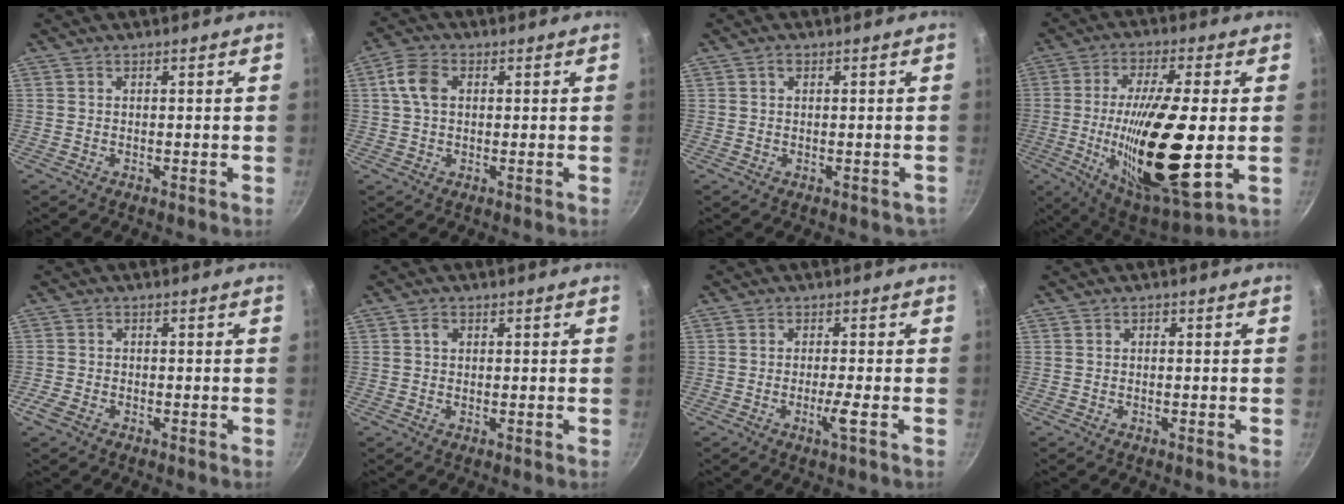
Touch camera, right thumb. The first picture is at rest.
{"total": 5.5, "force": [0.9, 3.8, 3.9], "torque": [-0.075, 0.011, 0.012]}
{"total": 1.8, "force": [0.1, 1.5, 1.0], "torque": [0.002, 0.010, 0.008]}
{"total": 24.2, "force": [-2.2, 7.1, 23.0], "torque": [-0.404, -0.012, -0.032]}
{"total": 2.6, "force": [-1.7, 1.6, 1.2], "torque": [-0.033, 0.008, -0.037]}
{"total": 1.3, "force": [0.4, 1.1, 0.6], "torque": [-0.007, 0.001, 0.005]}
{"total": 3.0, "force": [-1.1, -0.1, 2.8], "torque": [-0.053, 0.002, -0.020]}
{"total": 0.6, "force": [-0.2, 0.4, 0.3], "torque": [-0.006, 0.003, -0.006]}